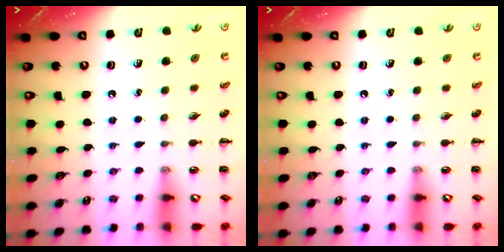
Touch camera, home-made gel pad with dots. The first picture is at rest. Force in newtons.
{"total": 0.0}